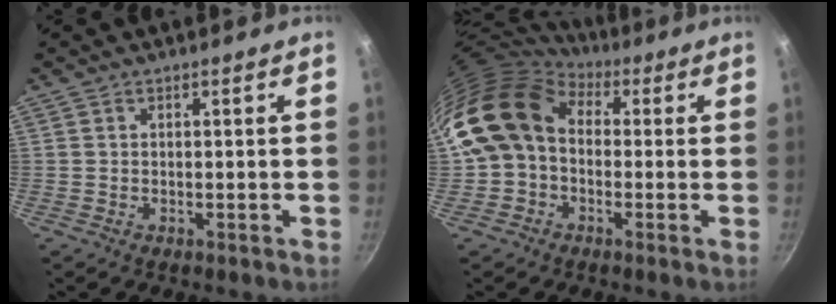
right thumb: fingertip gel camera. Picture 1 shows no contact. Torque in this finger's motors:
{"motor_torque": [-0.68, 2.04, 1.43, -1.00, 0.37]}